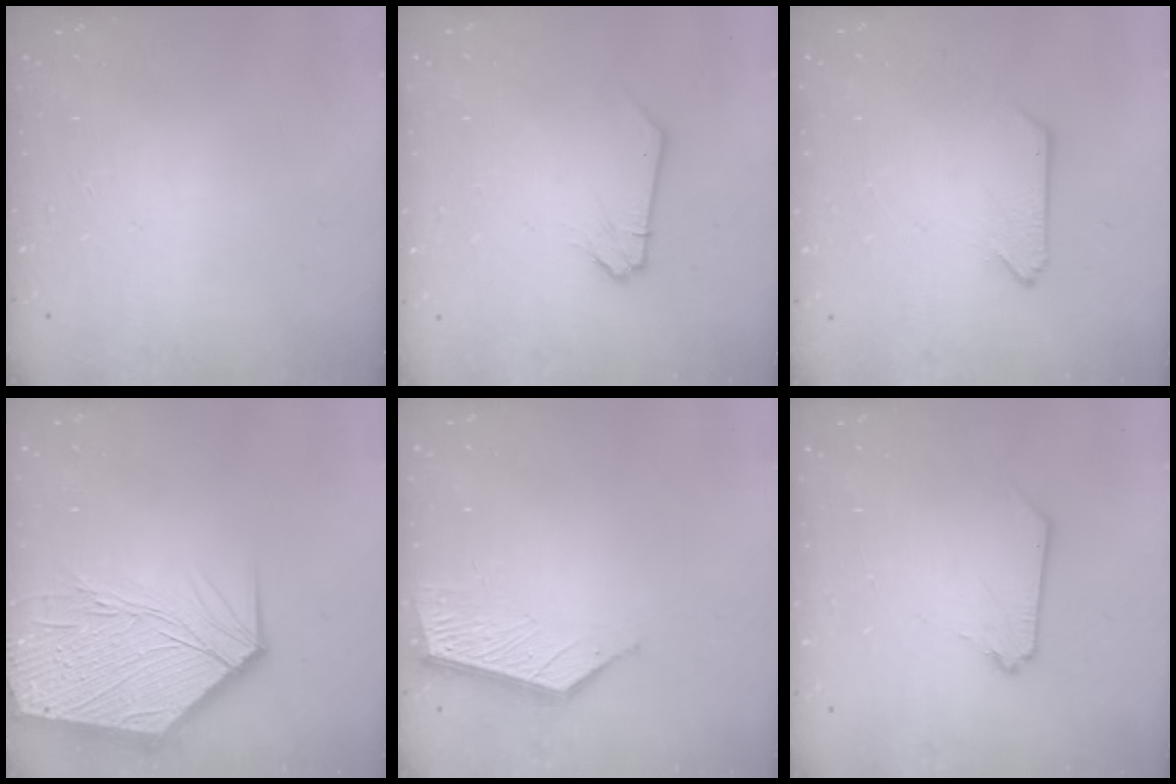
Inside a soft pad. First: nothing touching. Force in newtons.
{"total": 0.0}
{"total": 0.0}
{"total": 15.2, "press": 15.1, "slide": 1.9}
{"total": 6.3, "press": 6.3, "slide": 0.6}
{"total": 0.0}